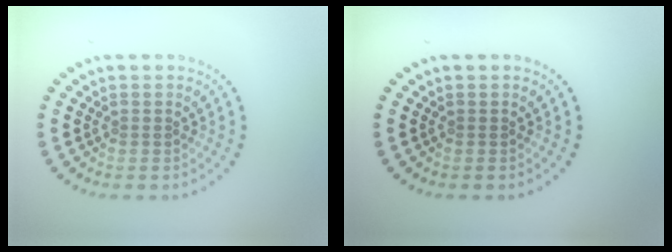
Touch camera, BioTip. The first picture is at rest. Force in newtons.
{"total": 0.0}